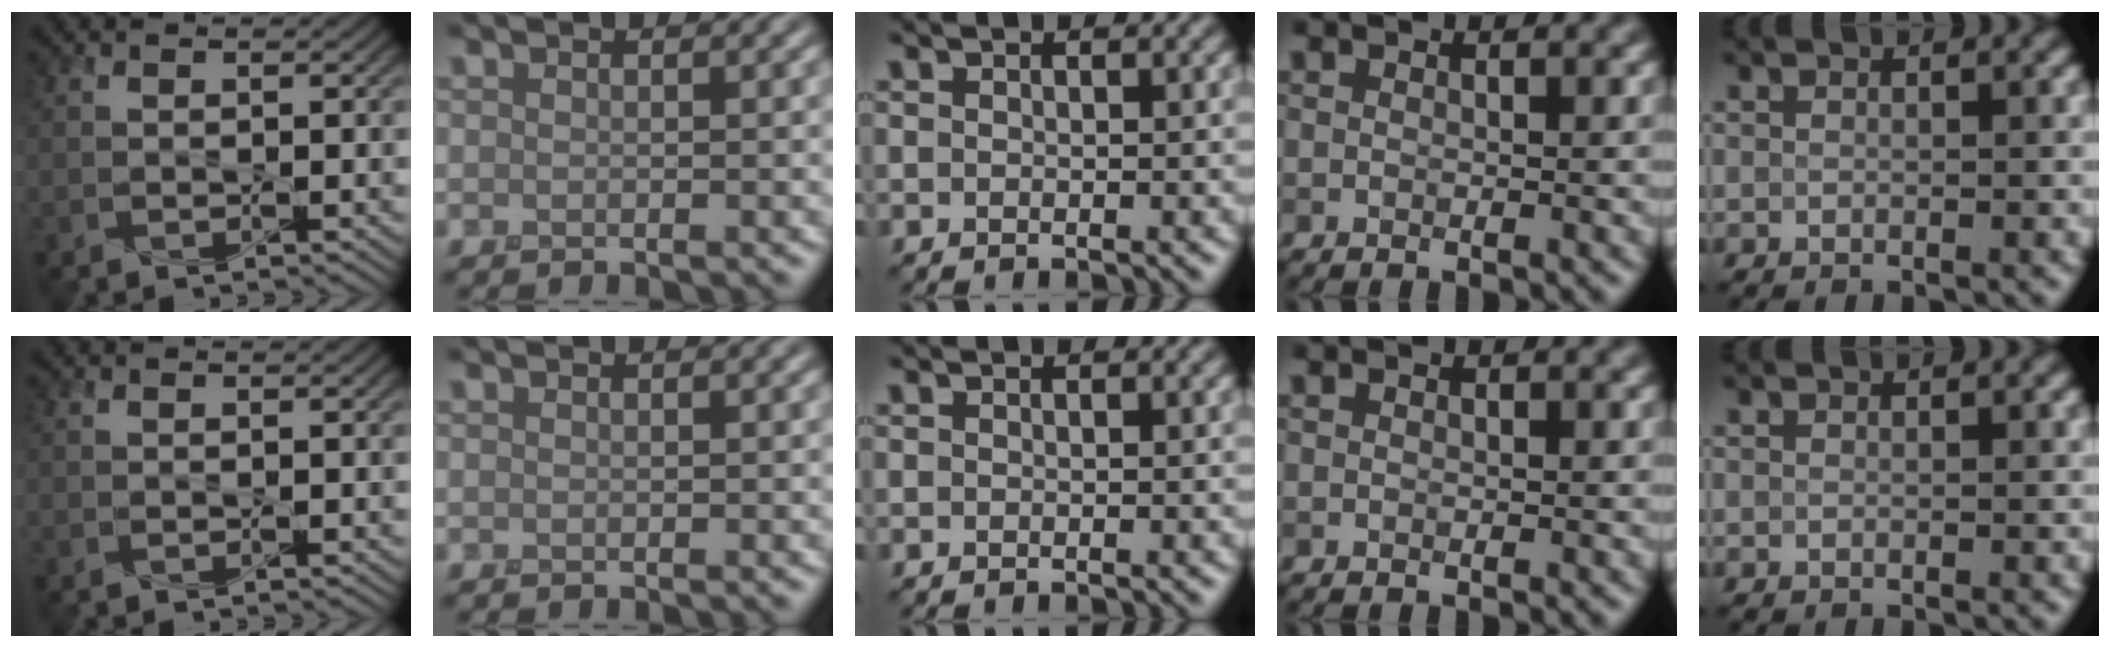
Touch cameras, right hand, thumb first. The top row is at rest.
{}